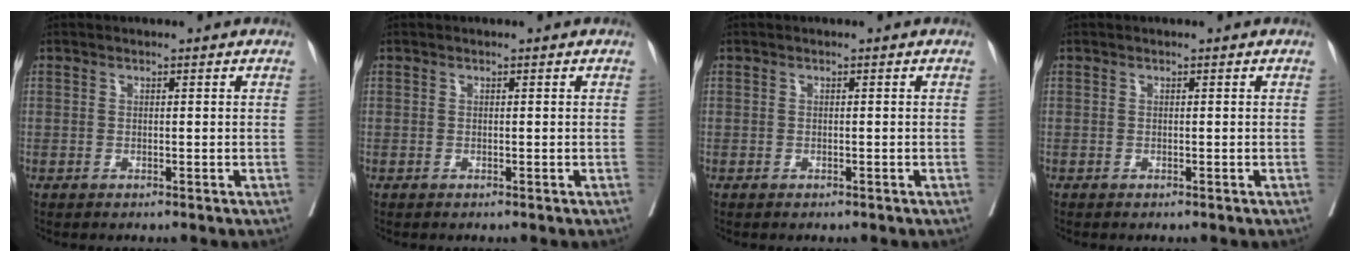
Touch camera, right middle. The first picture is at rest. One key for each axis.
{"total": 0.0}
{"total": 0.0}
{"total": 0.0}